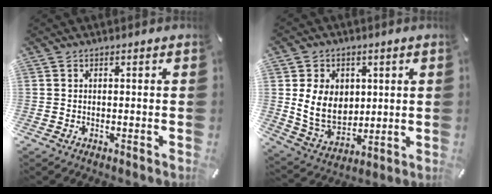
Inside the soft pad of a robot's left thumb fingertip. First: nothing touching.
{"total": 10.9, "force": [2.0, 9.0, 5.8], "torque": [-0.135, -0.004, 0.039]}